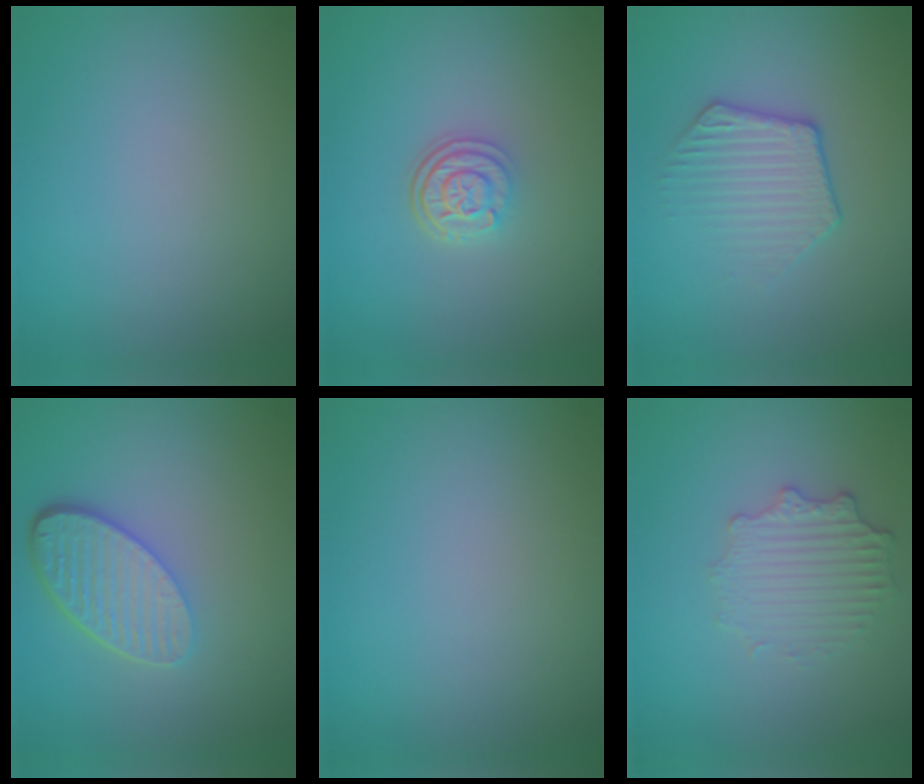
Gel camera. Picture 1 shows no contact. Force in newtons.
{"total": 3.2, "press": 2.5, "slide": 2.0}
{"total": 2.7, "press": 2.2, "slide": 1.6}
{"total": 5.3, "press": 3.9, "slide": 3.6}
{"total": 0.0}
{"total": 2.6, "press": 2.5, "slide": 0.9}